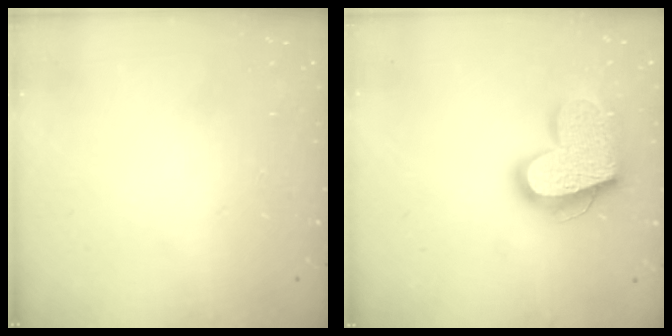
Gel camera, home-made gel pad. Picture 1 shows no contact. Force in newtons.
{"total": 19.5, "press": 19.4, "slide": 1.6}